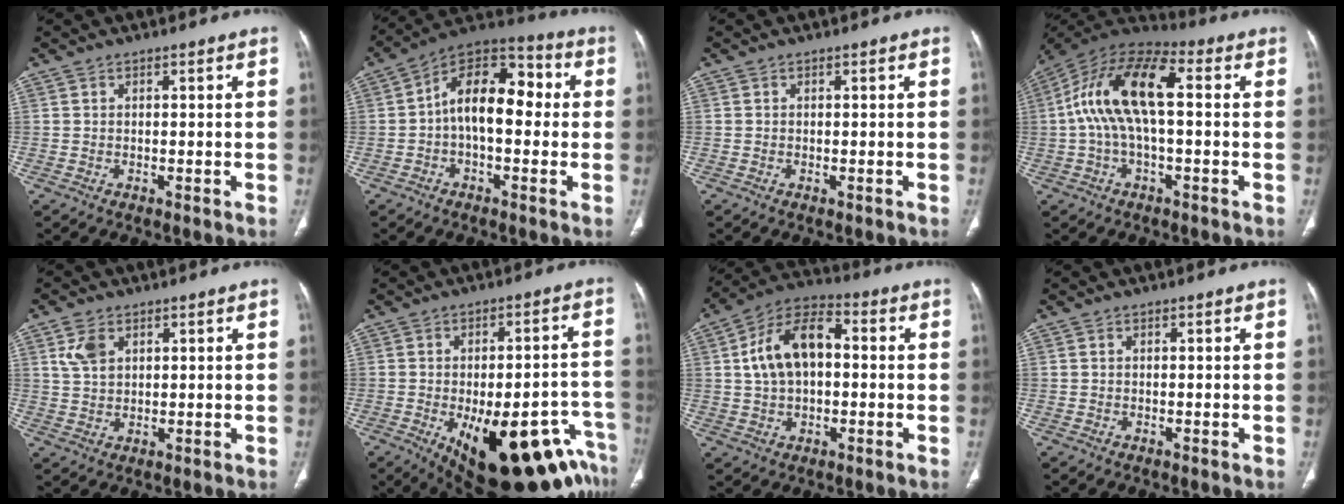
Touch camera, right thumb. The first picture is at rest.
{"total": 14.2, "force": [0.2, 8.2, 11.6], "torque": [-0.157, 0.046, -0.011]}
{"total": 0.0}
{"total": 15.9, "force": [1.2, 7.1, 14.2], "torque": [-0.279, 0.047, 0.013]}
{"total": 4.8, "force": [2.1, 3.1, 3.0], "torque": [-0.054, -0.001, 0.048]}
{"total": 25.9, "force": [-13.4, 10.7, 19.5], "torque": [-0.182, 0.048, -0.162]}
{"total": 13.2, "force": [1.4, 8.1, 10.4], "torque": [-0.180, 0.031, 0.016]}
{"total": 0.0}